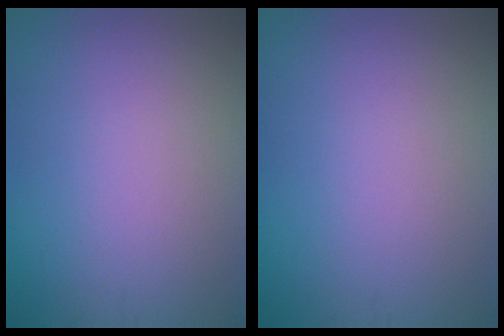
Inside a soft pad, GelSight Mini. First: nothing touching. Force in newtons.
{"total": 0.0}